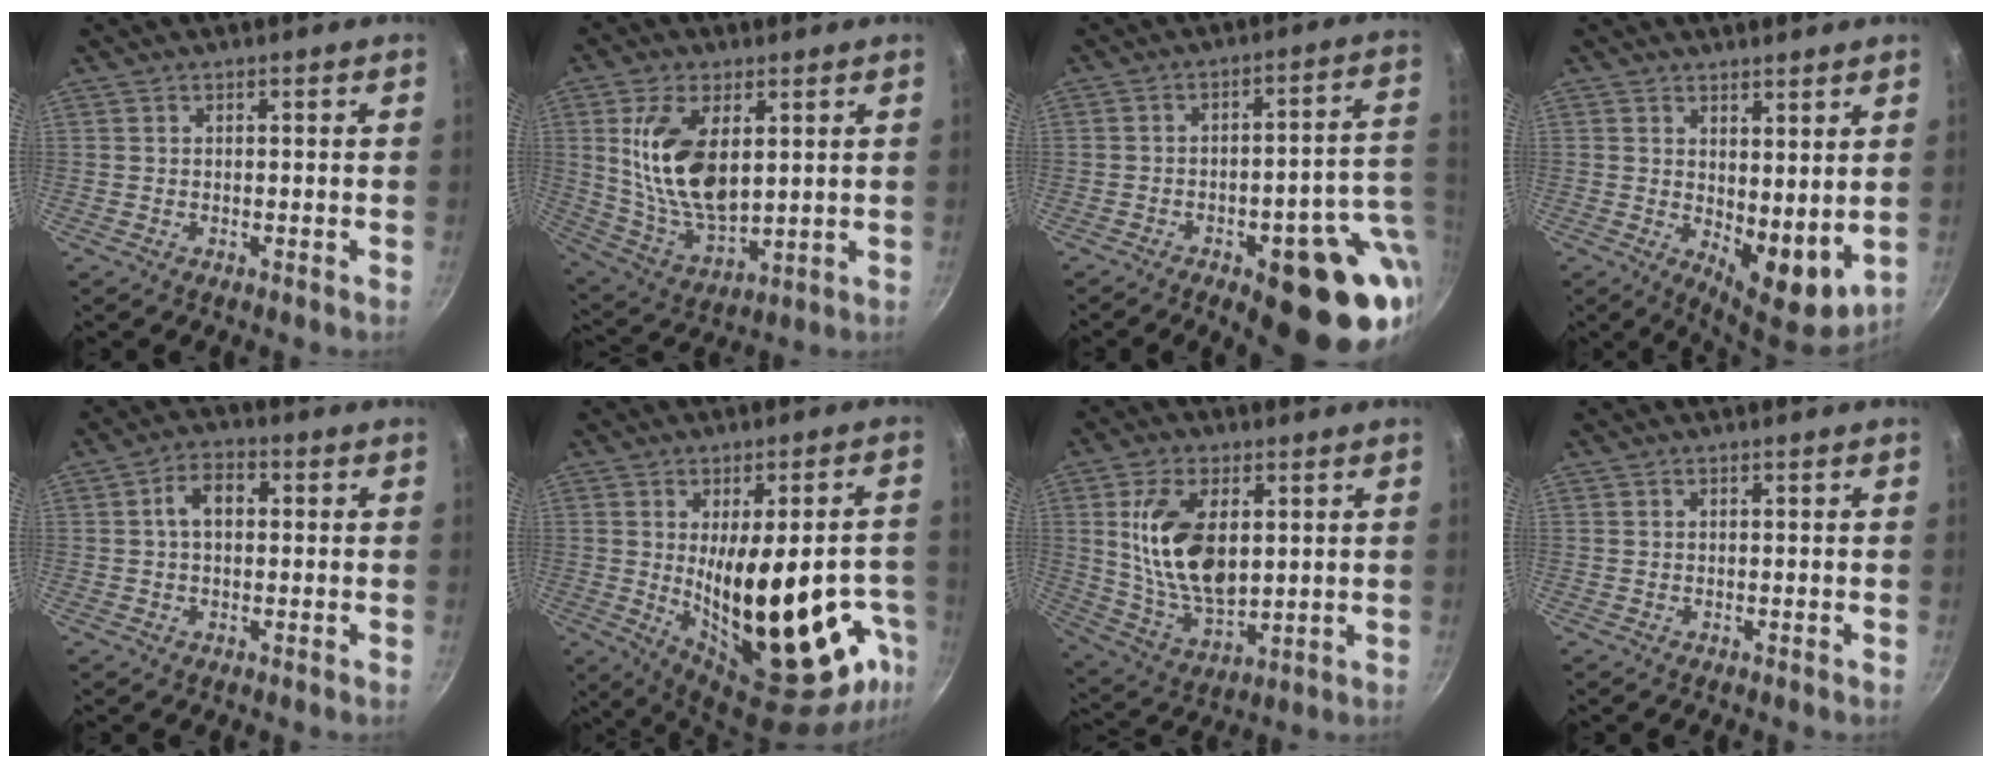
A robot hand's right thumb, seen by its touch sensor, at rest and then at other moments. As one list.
[{"total": 15.9, "force": [3.8, 8.4, 12.9], "torque": [-0.233, -0.025, 0.084]}, {"total": 19.8, "force": [-4.9, 7.1, 17.8], "torque": [-0.177, 0.018, -0.059]}, {"total": 9.0, "force": [2.1, 4.3, 7.6], "torque": [-0.092, -0.039, 0.037]}, {"total": 5.4, "force": [0.6, 3.6, 4.0], "torque": [-0.054, 0.015, 0.004]}, {"total": 27.2, "force": [-5.1, 11.1, 24.3], "torque": [-0.310, -0.019, -0.042]}, {"total": 16.0, "force": [3.2, 8.9, 12.9], "torque": [-0.225, -0.019, 0.070]}, {"total": 0.0}]